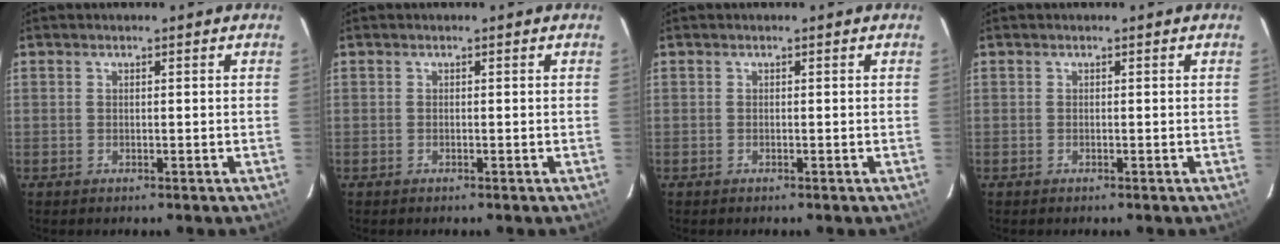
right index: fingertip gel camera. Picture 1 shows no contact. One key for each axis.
{"total": 0.0}
{"total": 0.0}
{"total": 0.0}